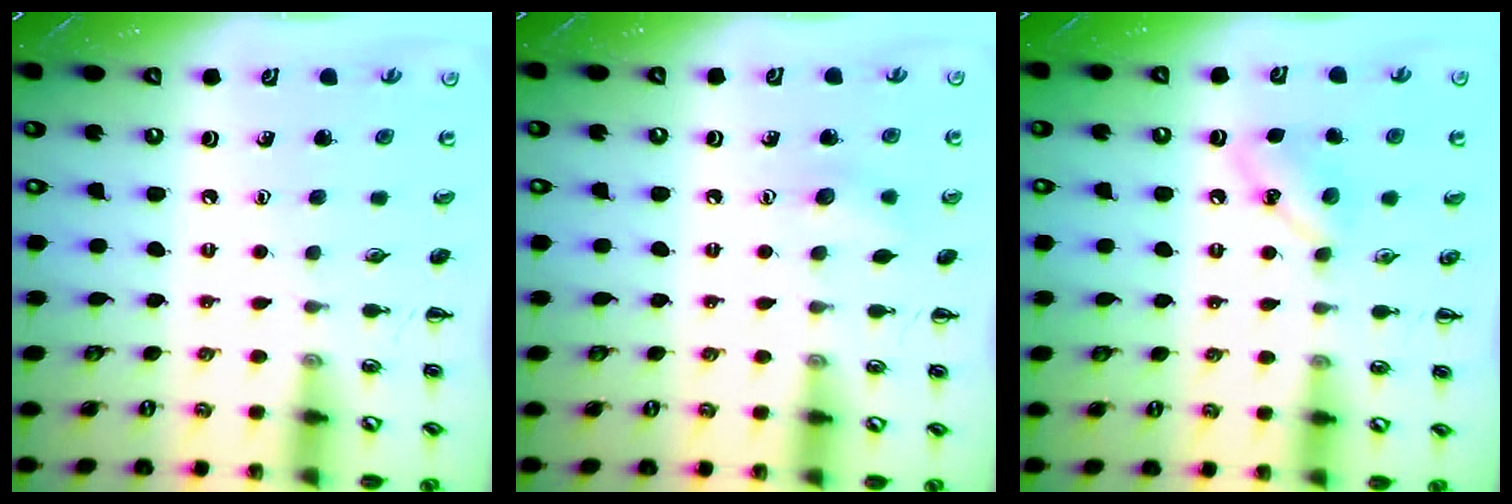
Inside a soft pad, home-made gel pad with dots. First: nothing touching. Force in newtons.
{"total": 5.4, "press": 5.3, "slide": 1.3}
{"total": 5.6, "press": 5.4, "slide": 1.6}